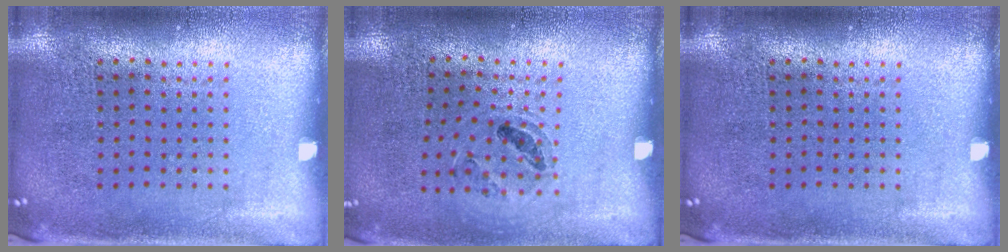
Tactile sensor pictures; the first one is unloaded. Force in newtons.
{"total": 0.9, "press": 0.9, "slide": 0.2}
{"total": 0.0}